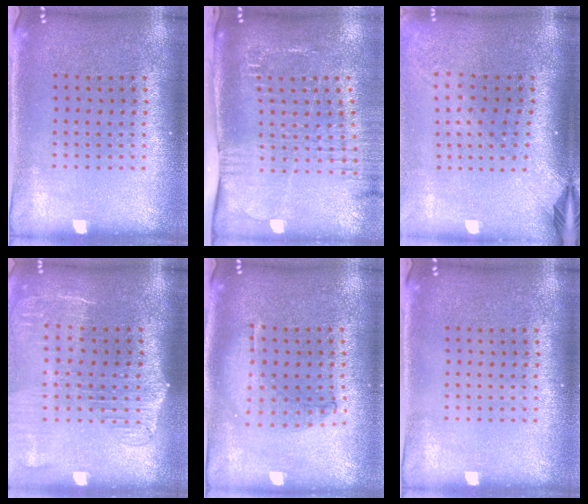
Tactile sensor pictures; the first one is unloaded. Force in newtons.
{"total": 2.6, "press": 2.1, "slide": 1.6}
{"total": 2.3, "press": 1.7, "slide": 1.5}
{"total": 2.1, "press": 1.7, "slide": 1.2}
{"total": 0.9, "press": 0.9, "slide": 0.3}
{"total": 0.0}